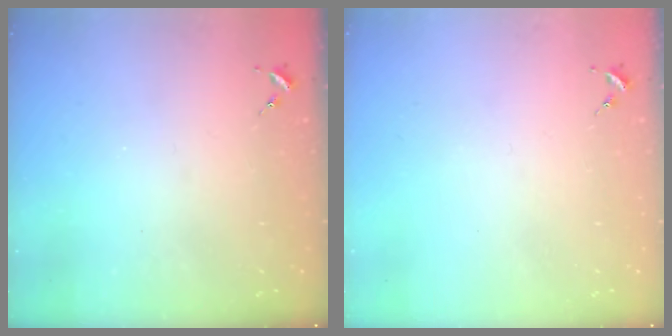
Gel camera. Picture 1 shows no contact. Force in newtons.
{"total": 0.0}